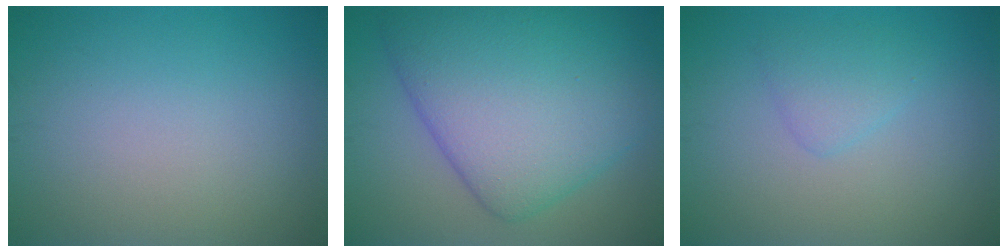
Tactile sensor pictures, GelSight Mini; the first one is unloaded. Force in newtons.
{"total": 11.2, "press": 11.2, "slide": 0.2}
{"total": 1.8, "press": 1.8, "slide": 0.1}